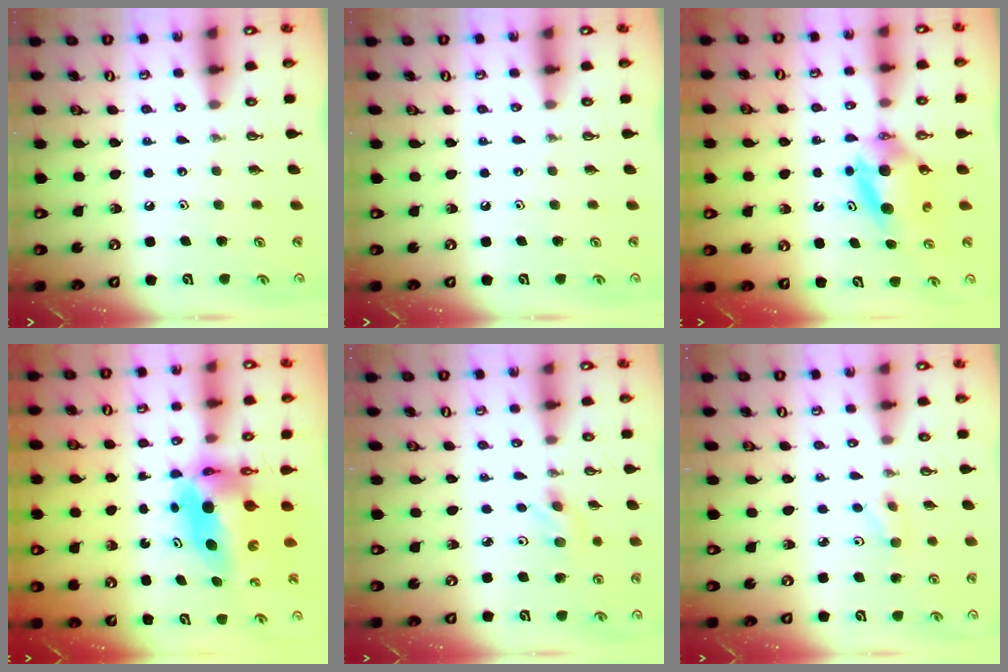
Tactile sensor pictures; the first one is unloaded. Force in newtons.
{"total": 0.0}
{"total": 6.9, "press": 6.2, "slide": 3.1}
{"total": 7.2, "press": 7.2, "slide": 0.4}
{"total": 3.6, "press": 3.3, "slide": 1.3}
{"total": 3.6, "press": 3.5, "slide": 0.7}